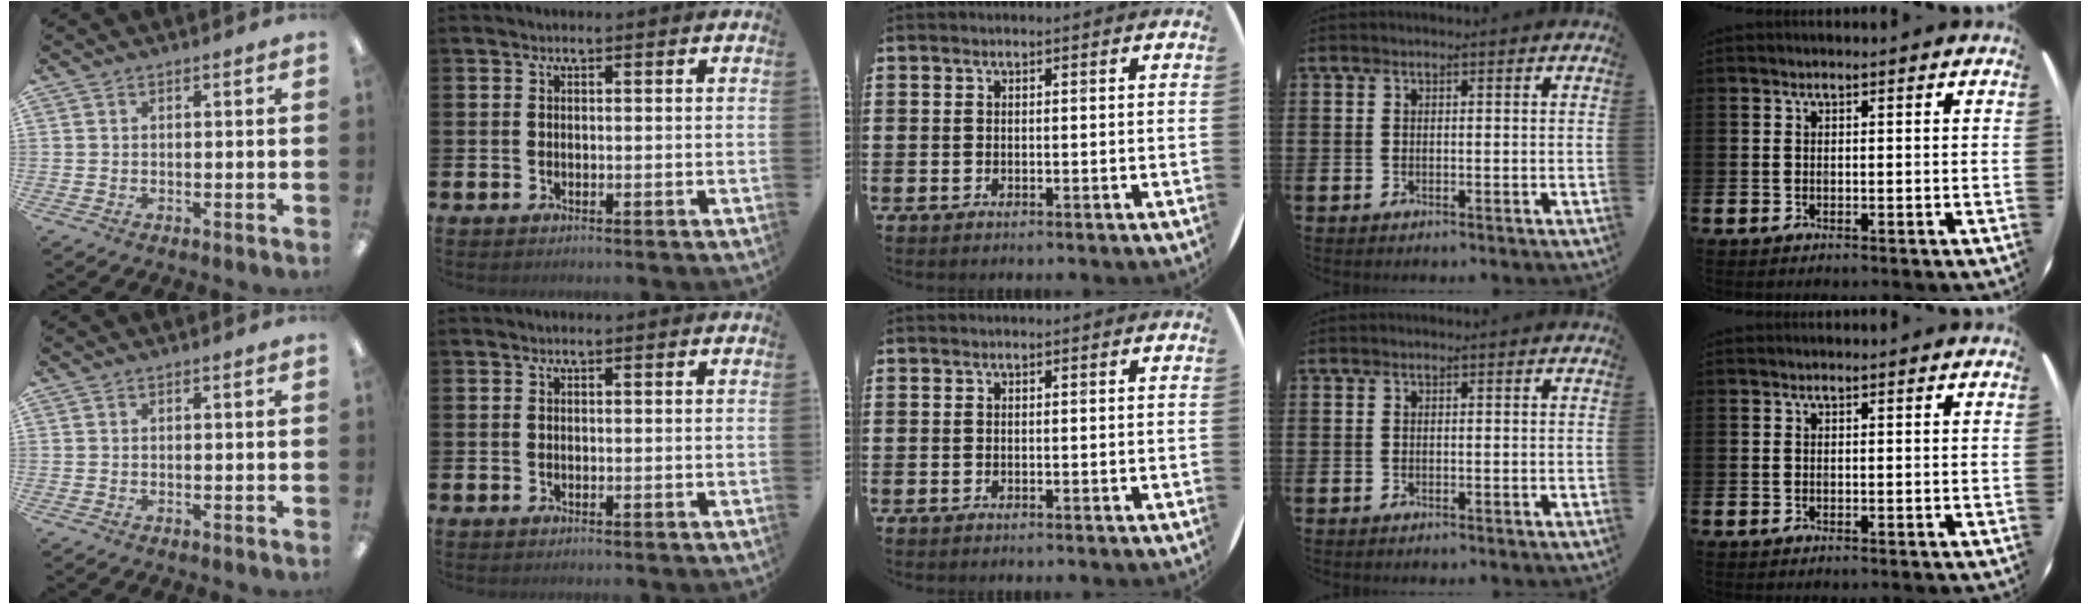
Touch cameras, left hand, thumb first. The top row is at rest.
{}